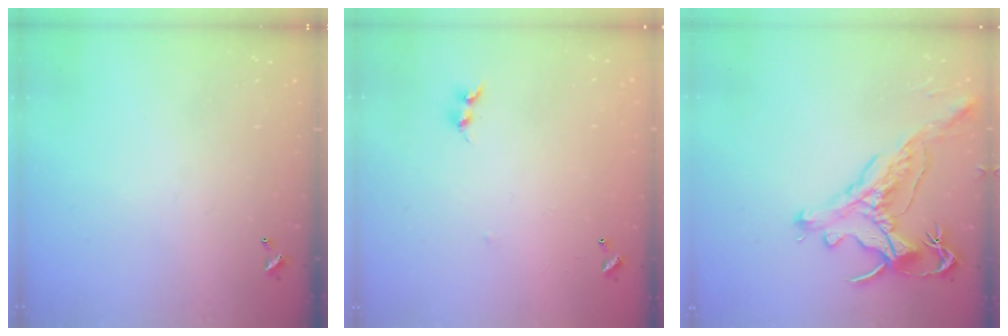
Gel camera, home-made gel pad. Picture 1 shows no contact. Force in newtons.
{"total": 7.6, "press": 7.6, "slide": 0.4}
{"total": 1.2, "press": 0.9, "slide": 0.9}